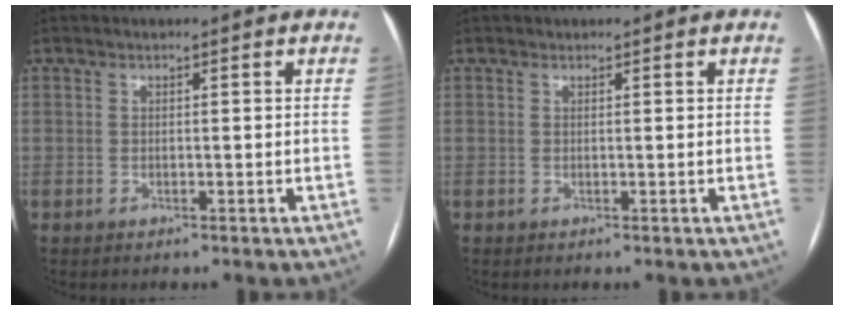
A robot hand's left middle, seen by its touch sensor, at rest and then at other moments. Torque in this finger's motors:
{"motor_torque": [-0.05, 0.02, 0.00, 0.01]}